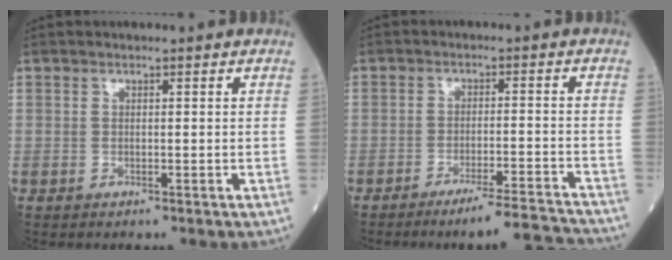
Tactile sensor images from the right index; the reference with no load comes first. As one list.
[{"total": 9.0, "force": [-8.4, -0.9, 3.2], "torque": [-0.027, 0.006, -0.127]}]